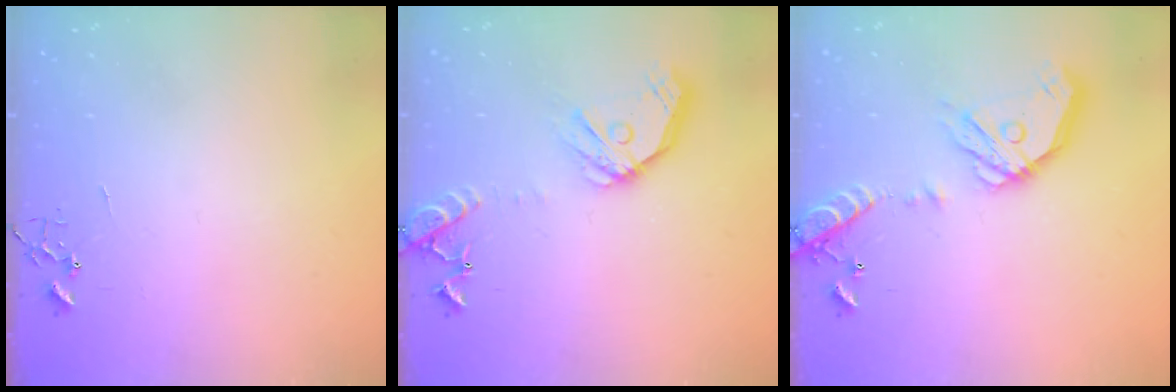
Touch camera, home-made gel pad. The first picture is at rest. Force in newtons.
{"total": 16.6, "press": 16.4, "slide": 2.7}
{"total": 18.1, "press": 17.8, "slide": 3.3}